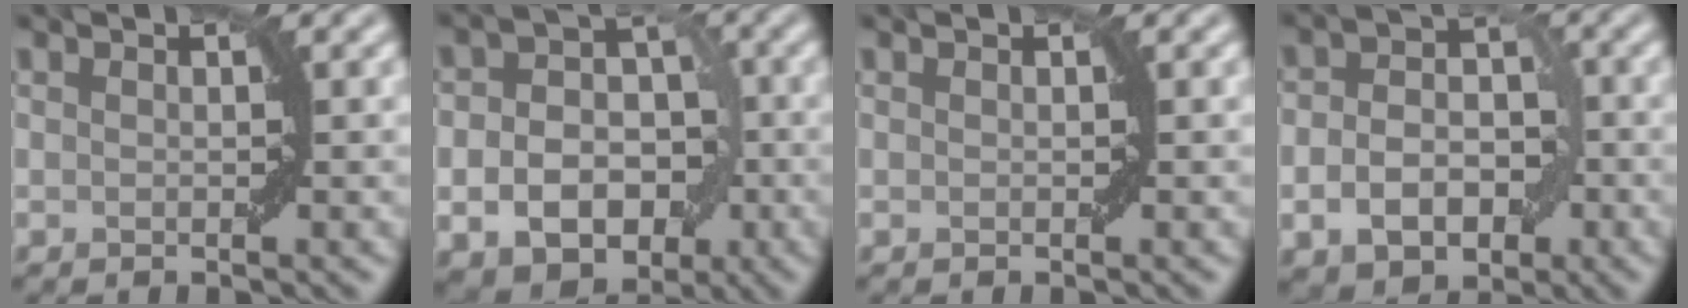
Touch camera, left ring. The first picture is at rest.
{"total": 9.6, "force": [-2.7, 7.2, 5.8], "torque": [-0.051, -0.017, -0.052]}
{"total": 0.0}
{"total": 6.1, "force": [-1.9, 4.3, 3.9], "torque": [-0.062, -0.003, -0.034]}